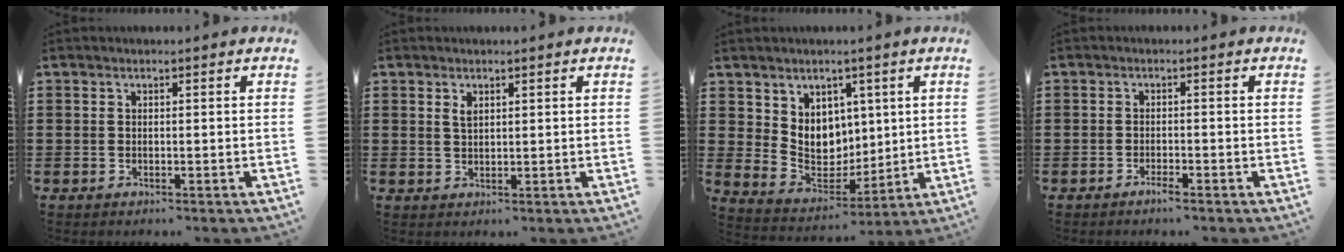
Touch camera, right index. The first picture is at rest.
{"total": 1.5, "force": [0.8, 0.8, 1.0], "torque": [-0.023, 0.004, 0.014]}
{"total": 6.9, "force": [3.3, 5.8, 1.5], "torque": [-0.039, -0.020, 0.063]}
{"total": 1.5, "force": [-1.2, 0.1, 0.9], "torque": [-0.017, -0.005, -0.021]}